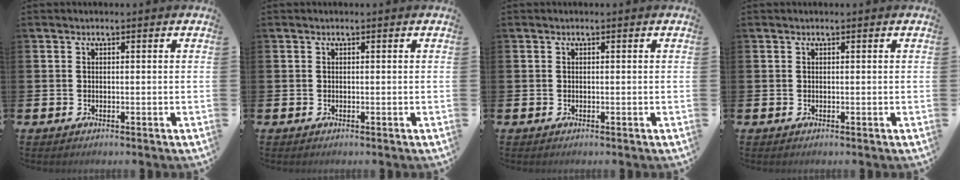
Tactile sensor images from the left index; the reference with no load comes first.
{"total": 0.0}
{"total": 0.0}
{"total": 0.0}